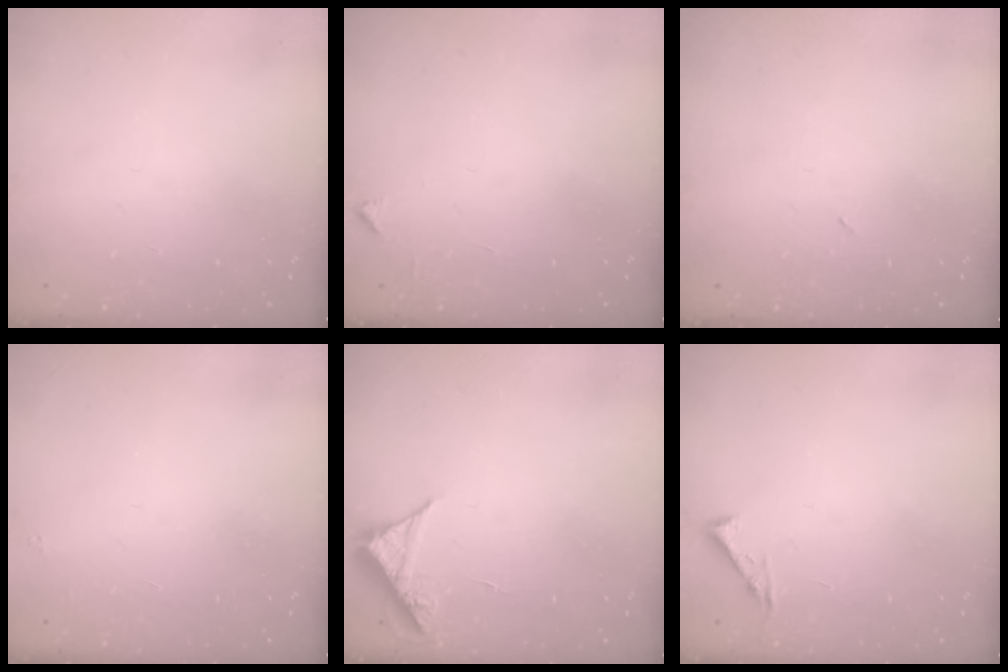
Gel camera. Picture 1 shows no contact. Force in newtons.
{"total": 2.1, "press": 2.1, "slide": 0.3}
{"total": 2.1, "press": 1.9, "slide": 1.0}
{"total": 1.6, "press": 1.5, "slide": 0.2}
{"total": 5.3, "press": 5.2, "slide": 0.6}
{"total": 5.3, "press": 5.2, "slide": 0.7}